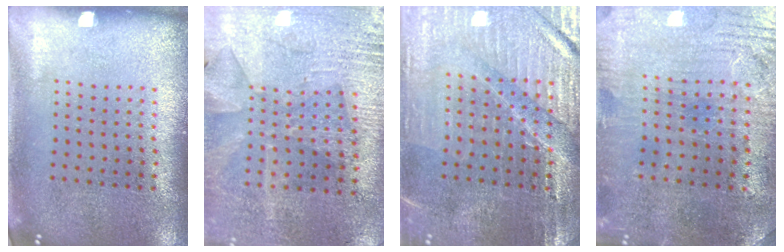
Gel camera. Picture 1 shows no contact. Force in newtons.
{"total": 2.8, "press": 2.7, "slide": 0.7}
{"total": 3.2, "press": 3.1, "slide": 0.5}
{"total": 1.0, "press": 0.8, "slide": 0.6}